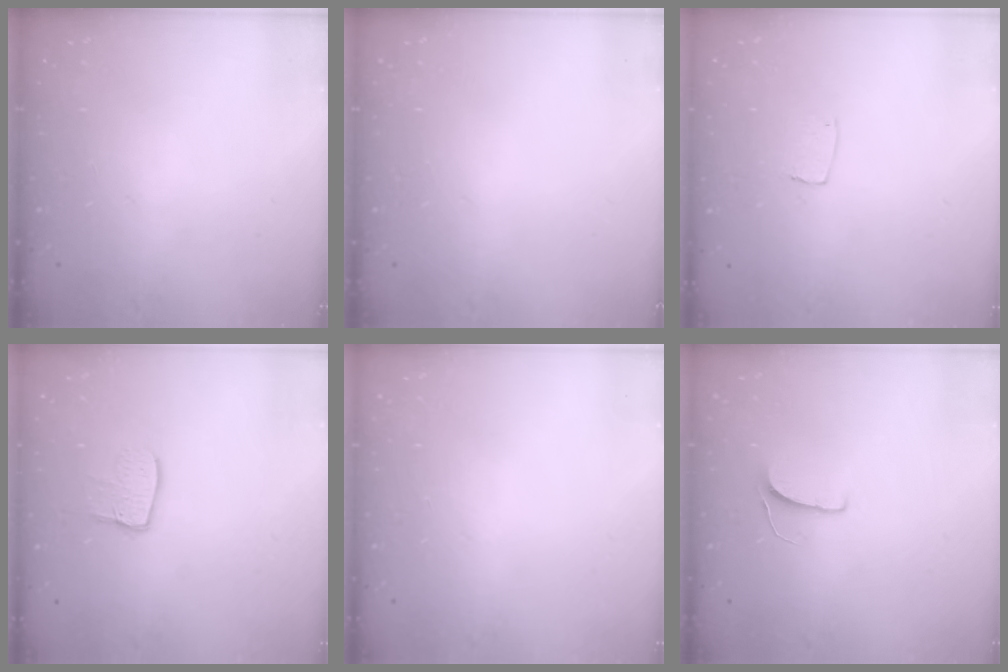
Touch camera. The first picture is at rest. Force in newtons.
{"total": 0.0}
{"total": 4.3, "press": 4.3, "slide": 0.2}
{"total": 8.5, "press": 8.5, "slide": 0.7}
{"total": 0.0}
{"total": 5.4, "press": 5.4, "slide": 0.4}